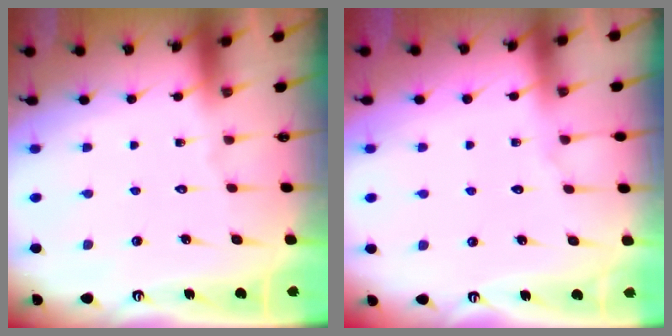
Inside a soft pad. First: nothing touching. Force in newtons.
{"total": 2.6, "press": 2.6, "slide": 0.4}